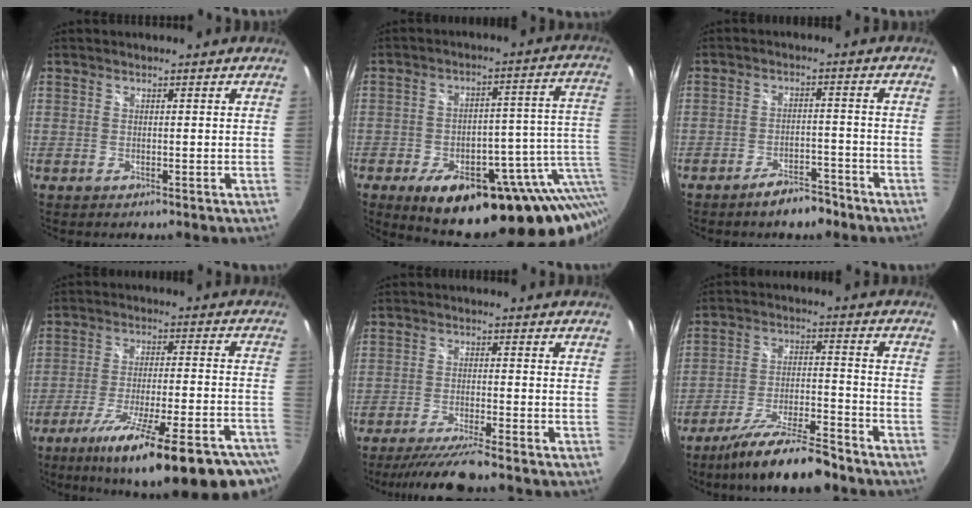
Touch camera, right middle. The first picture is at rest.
{"total": 25.0, "force": [-9.1, 10.7, 20.7], "torque": [-0.275, -0.004, -0.106]}
{"total": 5.9, "force": [-4.7, 2.1, 2.8], "torque": [-0.055, 0.011, -0.064]}
{"total": 26.7, "force": [-20.3, 4.5, 16.8], "torque": [-0.260, -0.059, -0.282]}
{"total": 8.9, "force": [-7.9, -0.9, 4.1], "torque": [-0.091, -0.017, -0.133]}
{"total": 14.6, "force": [-12.3, 1.8, 7.6], "torque": [-0.149, -0.017, -0.202]}